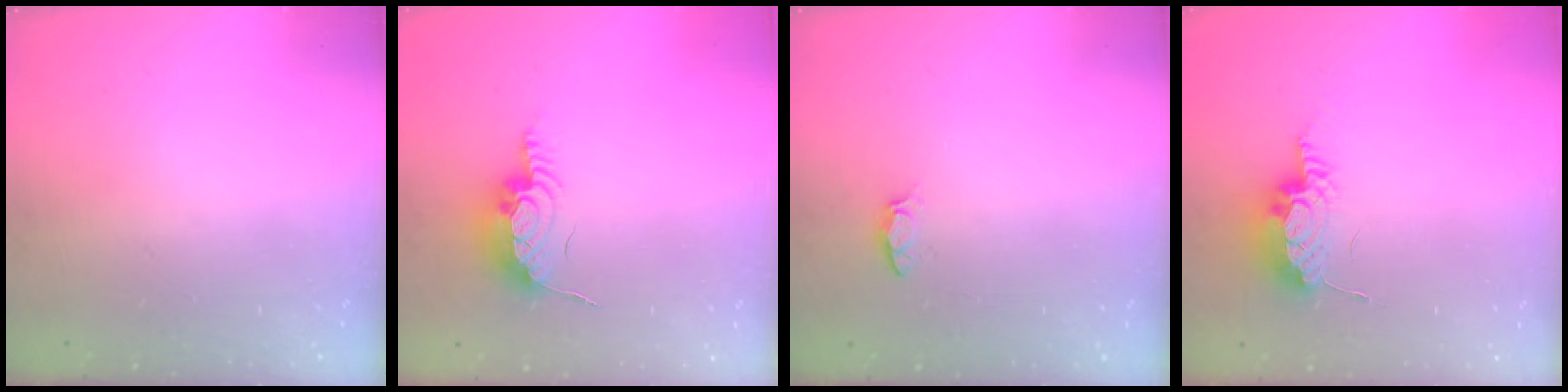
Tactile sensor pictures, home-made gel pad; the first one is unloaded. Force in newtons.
{"total": 15.5, "press": 12.2, "slide": 9.5}
{"total": 4.0, "press": 4.0, "slide": 0.4}
{"total": 16.0, "press": 11.0, "slide": 11.6}